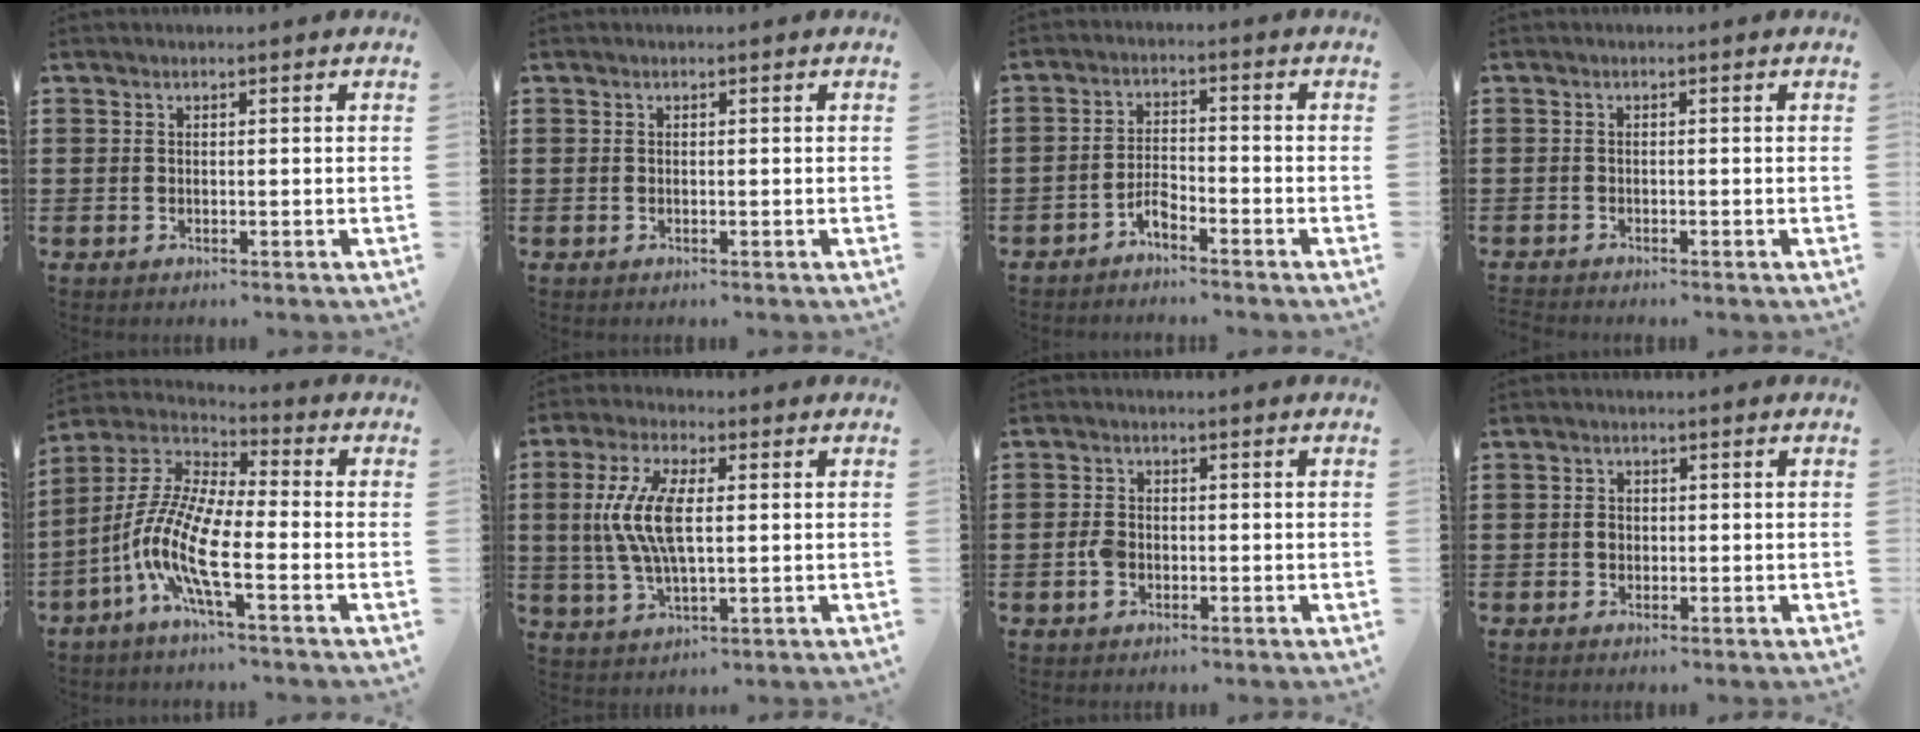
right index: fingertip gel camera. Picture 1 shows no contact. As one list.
[{"total": 0.0}, {"total": 3.1, "force": [-2.7, 0.7, 1.4], "torque": [-0.039, 0.007, -0.056]}, {"total": 0.8, "force": [-0.8, 0.0, -0.1], "torque": [0.000, 0.002, -0.018]}, {"total": 10.7, "force": [-4.5, 2.3, 9.4], "torque": [-0.238, -0.026, -0.101]}, {"total": 9.5, "force": [0.6, 3.5, 8.8], "torque": [-0.206, -0.004, 0.000]}, {"total": 2.9, "force": [-1.0, 1.9, 1.9], "torque": [-0.051, -0.005, -0.022]}, {"total": 1.2, "force": [-0.2, 1.0, 0.8], "torque": [-0.016, 0.004, -0.005]}]